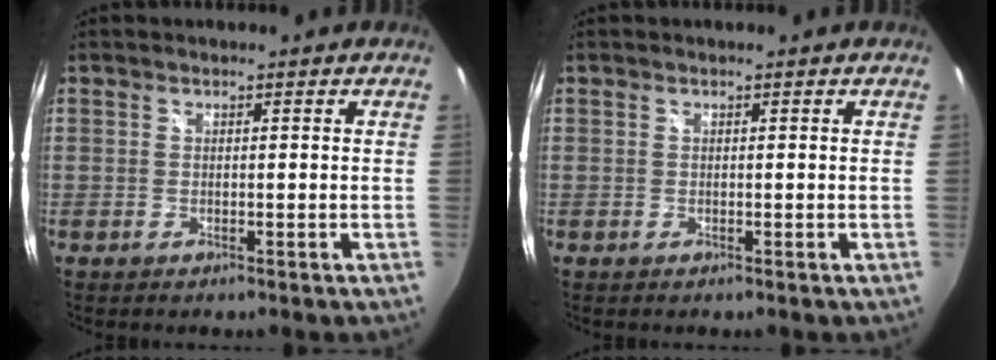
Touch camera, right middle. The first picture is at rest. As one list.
[{"total": 0.0}]